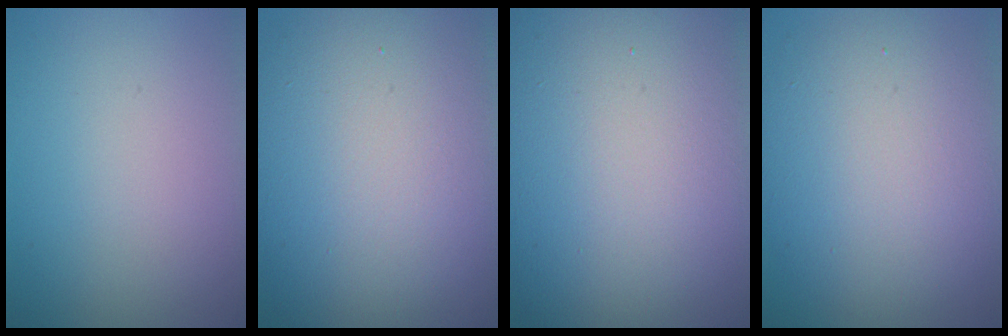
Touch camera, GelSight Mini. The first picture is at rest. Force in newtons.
{"total": 13.3, "press": 13.2, "slide": 0.8}
{"total": 20.7, "press": 20.7, "slide": 1.0}
{"total": 10.6, "press": 10.6, "slide": 0.5}